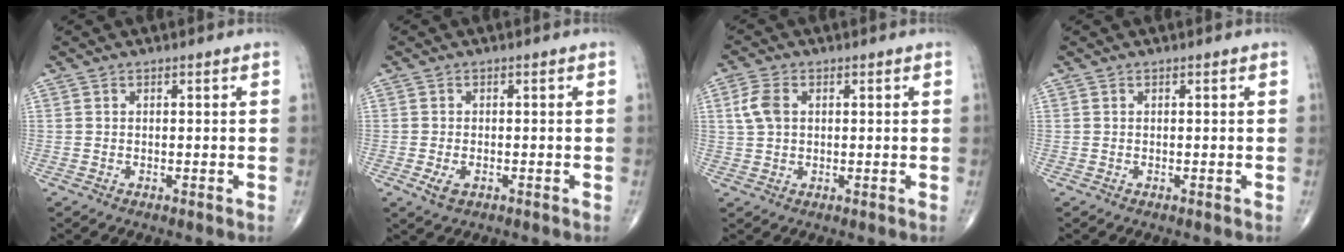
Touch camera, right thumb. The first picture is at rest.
{"total": 2.6, "force": [-1.0, 1.5, 1.9], "torque": [-0.037, -0.001, -0.016]}
{"total": 4.6, "force": [1.0, 3.1, 3.3], "torque": [-0.072, 0.006, 0.019]}
{"total": 0.0}